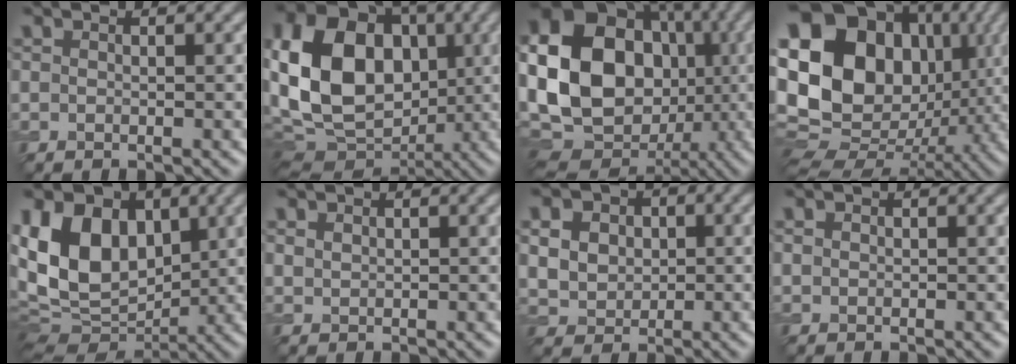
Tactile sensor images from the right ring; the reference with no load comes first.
{"total": 13.2, "force": [0.4, 10.0, 8.7], "torque": [-0.175, 0.003, -0.007]}
{"total": 22.4, "force": [0.0, 18.2, 13.0], "torque": [-0.276, -0.010, -0.023]}
{"total": 21.6, "force": [3.9, 17.1, 12.5], "torque": [-0.244, 0.024, 0.069]}
{"total": 12.9, "force": [2.5, 9.3, 8.6], "torque": [-0.175, 0.012, 0.039]}
{"total": 0.8, "force": [0.6, 0.4, 0.3], "torque": [-0.011, -0.001, 0.016]}
{"total": 9.5, "force": [3.3, 7.3, 5.0], "torque": [-0.098, 0.034, 0.041]}
{"total": 0.5, "force": [0.2, 0.4, 0.2], "torque": [-0.004, -0.001, 0.006]}